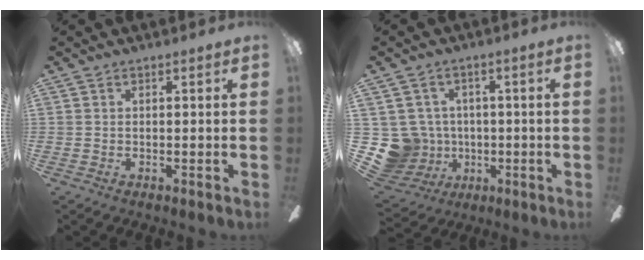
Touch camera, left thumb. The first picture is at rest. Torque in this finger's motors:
{"motor_torque": [-0.05, 0.06, 0.01, -0.01, 0.00]}